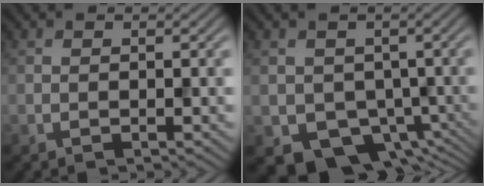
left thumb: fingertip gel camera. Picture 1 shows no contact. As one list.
[{"total": 6.2, "force": [-1.8, 5.2, 2.7], "torque": [-0.049, -0.035, -0.023]}]